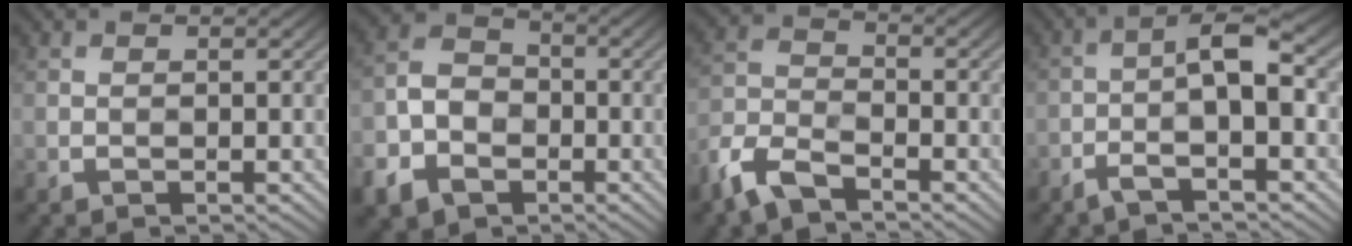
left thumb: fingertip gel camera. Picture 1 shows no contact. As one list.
[{"total": 8.5, "force": [-3.1, 6.6, 4.3], "torque": [-0.109, -0.018, -0.076]}, {"total": 6.2, "force": [-3.9, 2.8, 3.9], "torque": [-0.084, -0.003, -0.102]}, {"total": 6.0, "force": [-1.3, 1.4, 5.7], "torque": [-0.089, 0.014, -0.027]}]